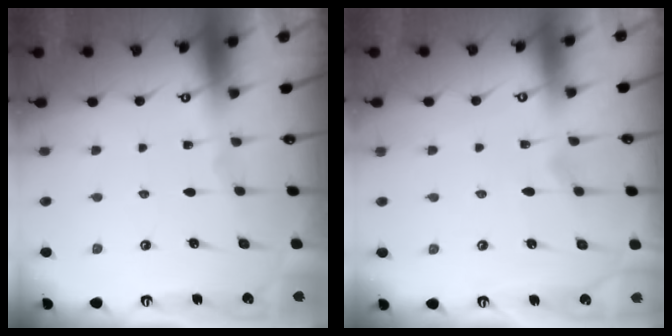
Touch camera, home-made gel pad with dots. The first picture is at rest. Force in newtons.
{"total": 6.5, "press": 6.5, "slide": 0.2}